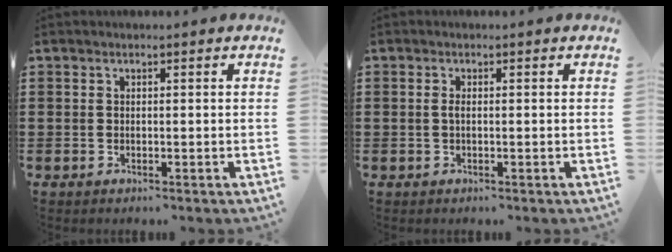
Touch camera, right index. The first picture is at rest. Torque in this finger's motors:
{"motor_torque": [0.21, 0.15, 0.16, 0.06]}